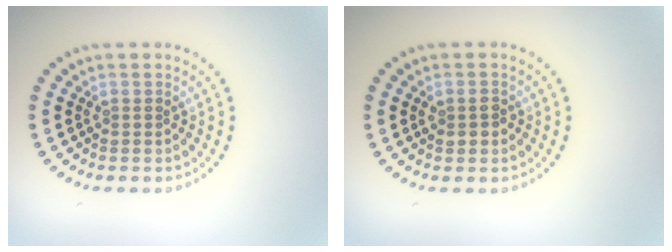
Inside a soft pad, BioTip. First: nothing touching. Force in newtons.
{"total": 1.5, "press": 1.5, "slide": 0.0}